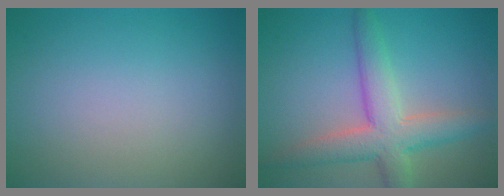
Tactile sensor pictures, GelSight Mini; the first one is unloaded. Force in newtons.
{"total": 5.6, "press": 5.6, "slide": 0.6}